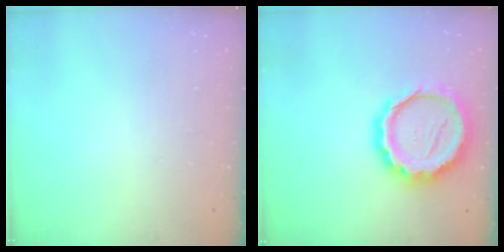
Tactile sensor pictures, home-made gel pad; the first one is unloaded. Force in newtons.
{"total": 18.0, "press": 17.7, "slide": 3.4}